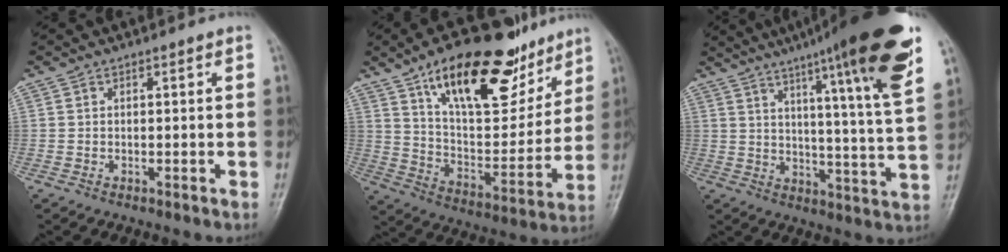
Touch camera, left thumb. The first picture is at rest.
{"total": 24.9, "force": [15.4, 10.5, 16.5], "torque": [-0.206, -0.054, 0.256]}
{"total": 23.1, "force": [14.1, 1.3, 18.3], "torque": [-0.249, -0.051, 0.192]}